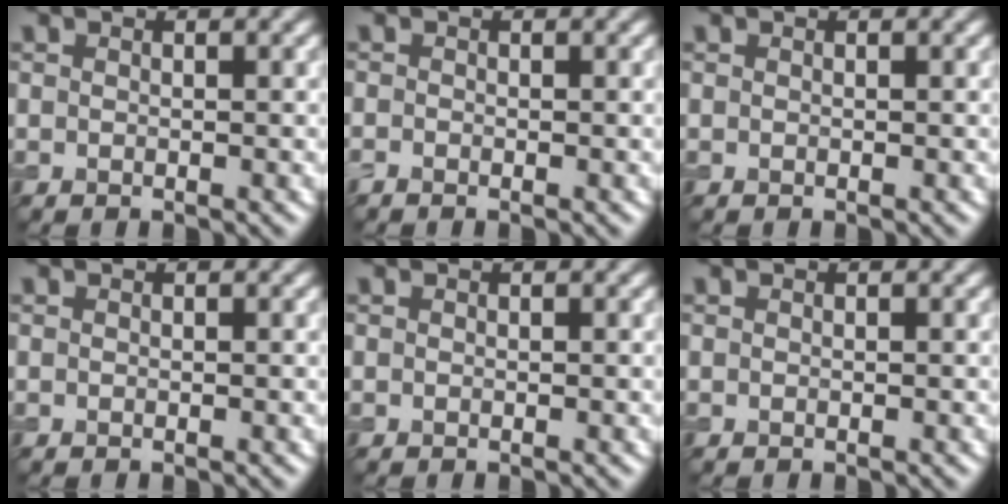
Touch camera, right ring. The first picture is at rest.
{"total": 0.5, "force": [-0.5, 0.1, 0.2], "torque": [-0.004, -0.004, -0.011]}
{"total": 0.0}
{"total": 0.0}
{"total": 0.0}
{"total": 0.0}